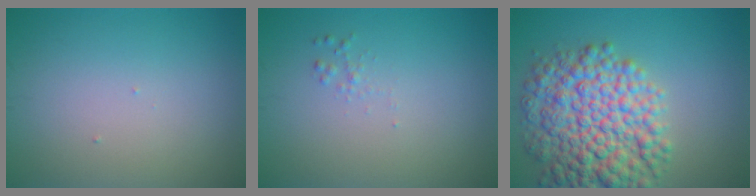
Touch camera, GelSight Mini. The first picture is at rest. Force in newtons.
{"total": 0.6, "press": 0.6, "slide": 0.0}
{"total": 9.8, "press": 9.8, "slide": 0.2}